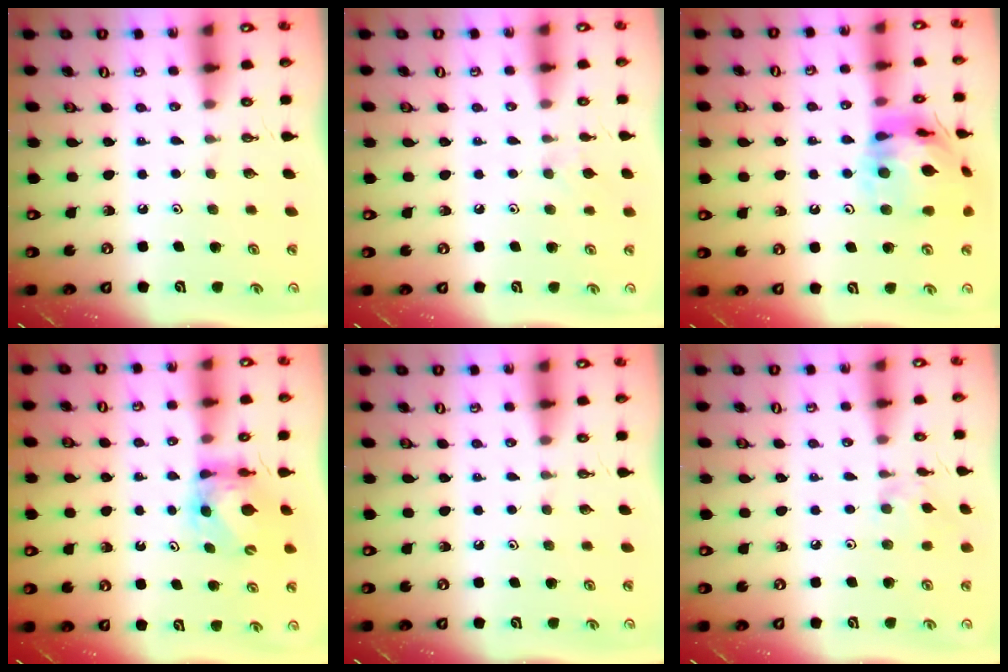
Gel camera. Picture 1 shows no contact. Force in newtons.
{"total": 3.7, "press": 3.7, "slide": 0.6}
{"total": 17.5, "press": 17.5, "slide": 1.8}
{"total": 5.7, "press": 5.6, "slide": 0.6}
{"total": 0.0}
{"total": 2.0, "press": 1.9, "slide": 0.5}